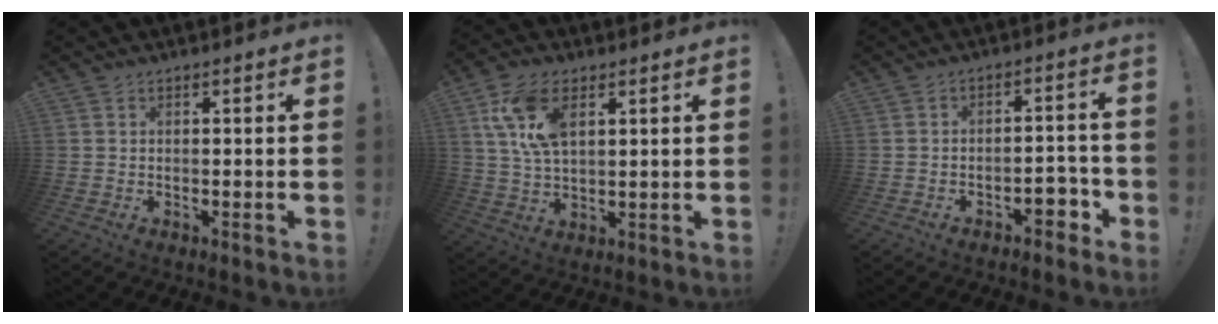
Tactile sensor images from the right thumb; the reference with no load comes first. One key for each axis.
{"total": 12.4, "fx": 5.0, "fy": 7.0, "fz": 8.9, "tx": -0.188, "ty": 0.000, "tz": 0.093}
{"total": 5.9, "fx": -3.5, "fy": 3.1, "fz": 3.7, "tx": -0.040, "ty": 0.017, "tz": -0.059}